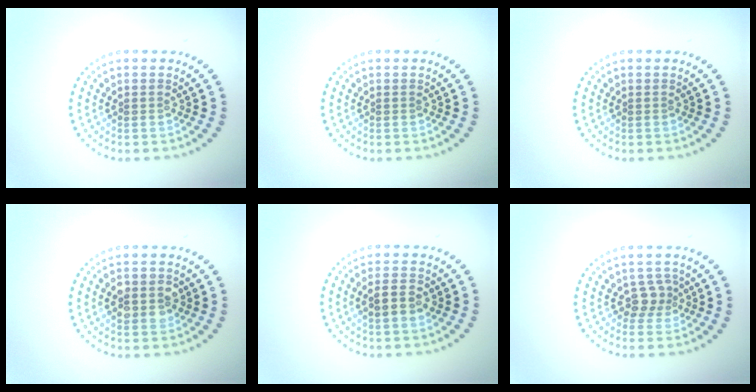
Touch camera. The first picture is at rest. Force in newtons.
{"total": 0.0}
{"total": 0.0}
{"total": 2.8, "press": 2.8, "slide": 0.2}
{"total": 2.6, "press": 2.6, "slide": 0.6}
{"total": 2.1, "press": 1.6, "slide": 1.3}